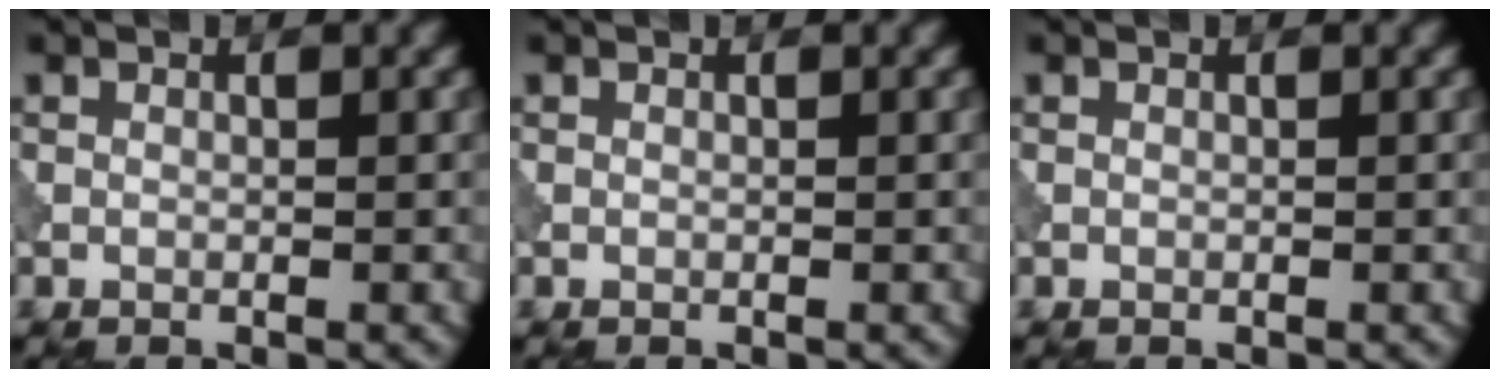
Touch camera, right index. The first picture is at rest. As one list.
[{"total": 0.0}, {"total": 0.0}]